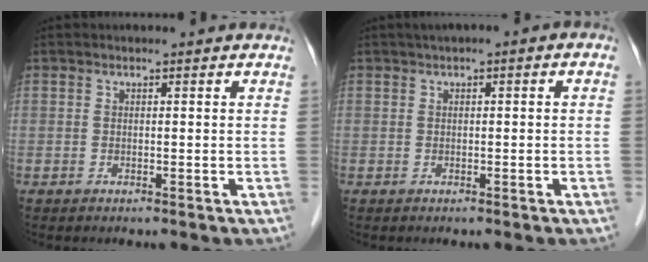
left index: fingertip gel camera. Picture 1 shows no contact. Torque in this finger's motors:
{"motor_torque": [0.54, -0.45, 0.10, 0.07]}